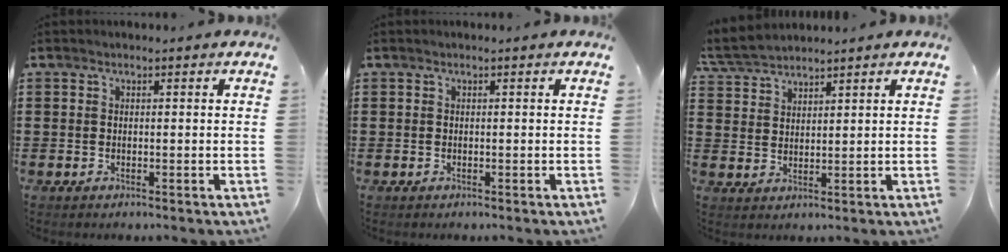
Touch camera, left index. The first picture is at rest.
{"total": 0.0}
{"total": 3.8, "force": [3.6, 0.6, 0.8], "torque": [-0.031, -0.006, 0.067]}